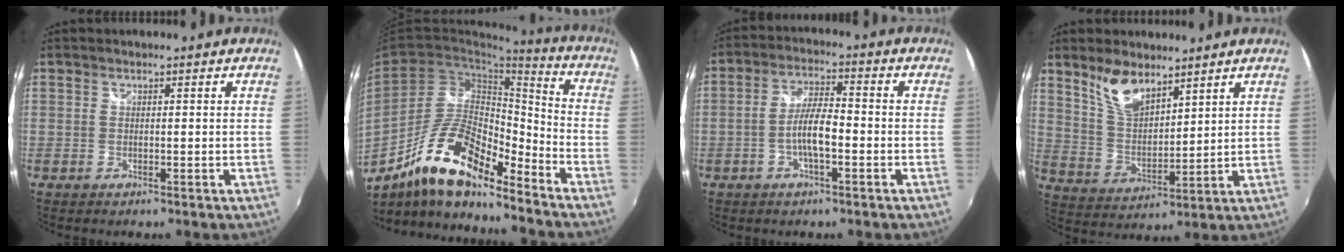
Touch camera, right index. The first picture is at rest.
{"total": 16.7, "force": [-11.6, 4.5, 11.1], "torque": [-0.205, 0.000, -0.217]}
{"total": 6.3, "force": [-2.1, 1.5, 5.8], "torque": [-0.115, 0.011, -0.036]}
{"total": 9.1, "force": [6.5, 3.8, 5.1], "torque": [-0.095, 0.004, 0.132]}